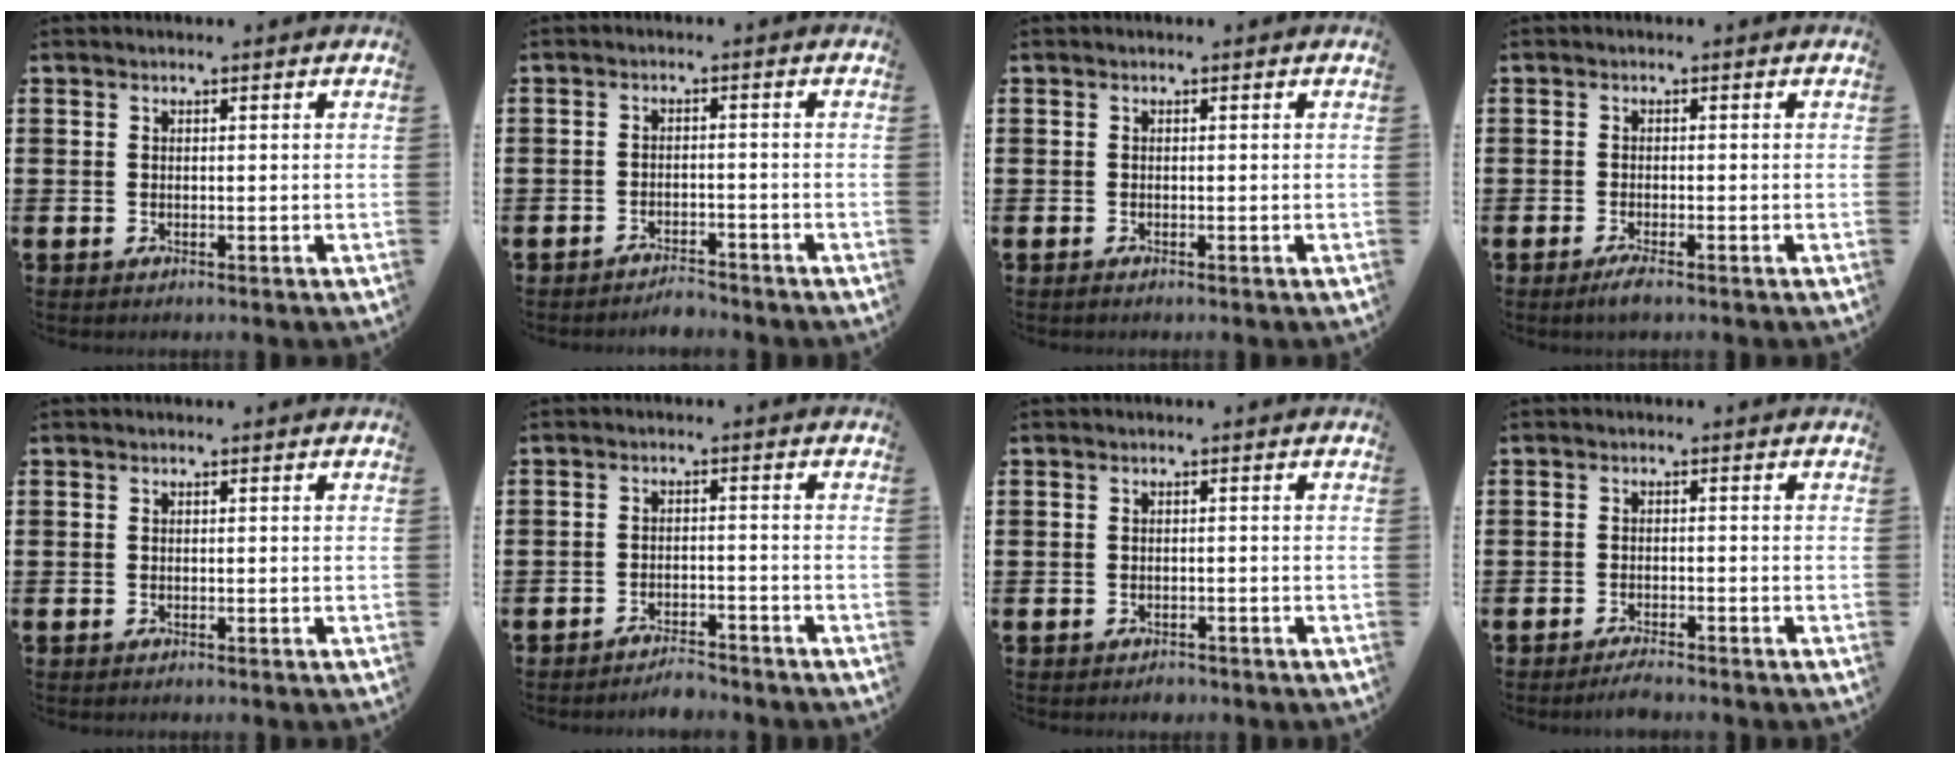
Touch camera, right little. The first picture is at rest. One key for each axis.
{"total": 2.1, "fx": -2.1, "fy": 0.2, "fz": 0.1, "tx": -0.008, "ty": 0.005, "tz": -0.045}
{"total": 0.0}
{"total": 1.7, "fx": -0.9, "fy": 0.3, "fz": 1.4, "tx": -0.024, "ty": 0.000, "tz": -0.017}
{"total": 0.0}
{"total": 2.5, "fx": -2.4, "fy": 0.2, "fz": 0.3, "tx": -0.010, "ty": 0.007, "tz": -0.051}
{"total": 0.6, "fx": -0.6, "fy": 0.3, "fz": 0.0, "tx": -0.003, "ty": -0.001, "tz": -0.013}
{"total": 1.8, "fx": -1.6, "fy": 0.1, "fz": 0.6, "tx": -0.013, "ty": 0.004, "tz": -0.032}